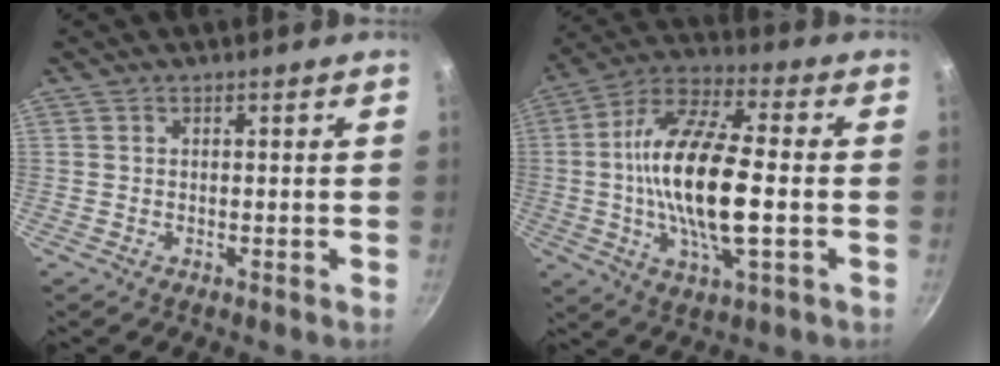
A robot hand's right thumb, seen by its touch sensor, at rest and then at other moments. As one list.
[{"total": 19.8, "force": [-1.5, 7.2, 18.4], "torque": [-0.350, 0.020, -0.040]}]